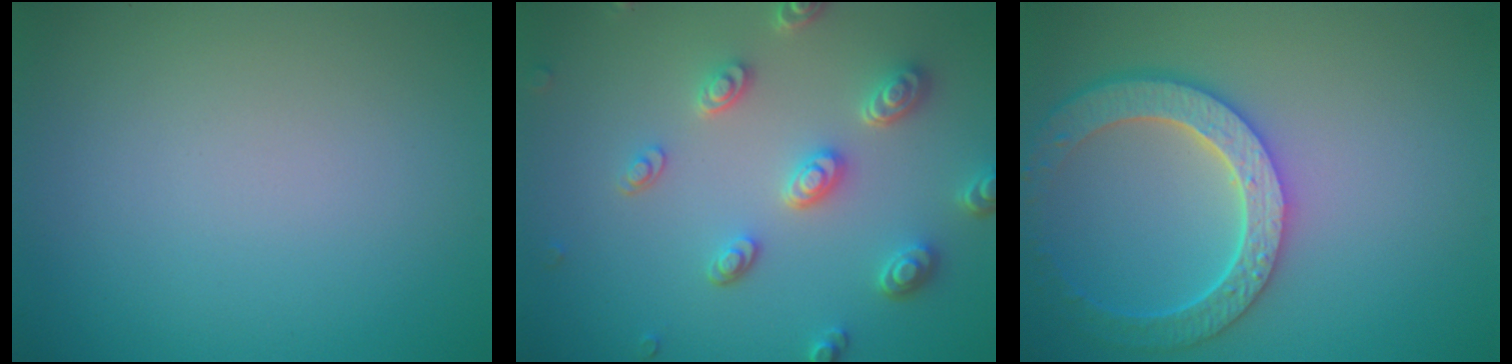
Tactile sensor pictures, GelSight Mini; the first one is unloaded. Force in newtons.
{"total": 4.6, "press": 3.7, "slide": 2.7}
{"total": 5.7, "press": 4.6, "slide": 3.4}